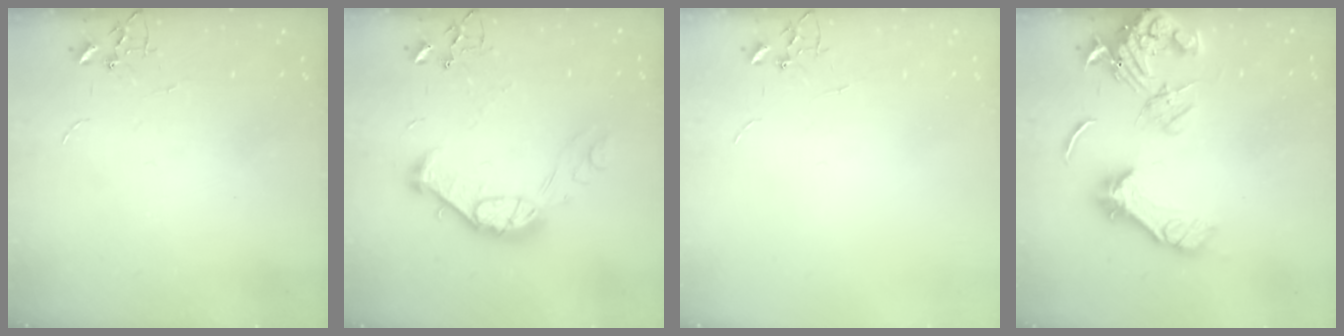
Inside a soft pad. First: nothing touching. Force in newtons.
{"total": 14.5, "press": 14.4, "slide": 1.2}
{"total": 0.0}
{"total": 16.5, "press": 16.3, "slide": 2.2}